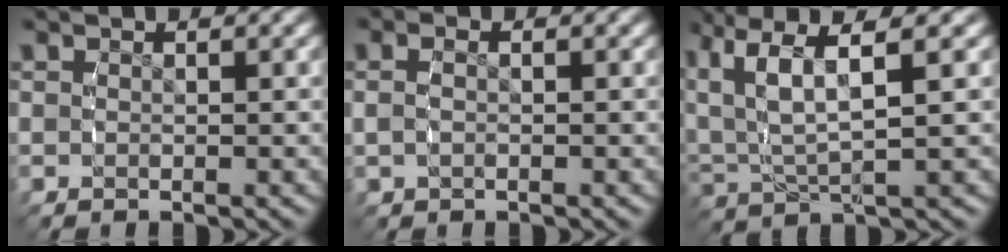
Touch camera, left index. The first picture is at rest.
{"total": 1.2, "force": [-0.1, 0.7, 1.0], "torque": [-0.024, 0.000, 0.002]}
{"total": 6.5, "force": [2.1, 3.7, 4.9], "torque": [-0.119, -0.013, 0.046]}